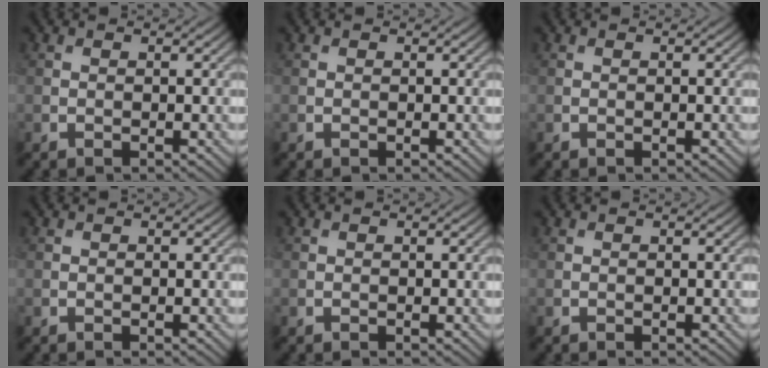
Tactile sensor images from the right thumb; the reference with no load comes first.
{"total": 0.0}
{"total": 0.0}
{"total": 0.0}
{"total": 0.0}
{"total": 0.0}